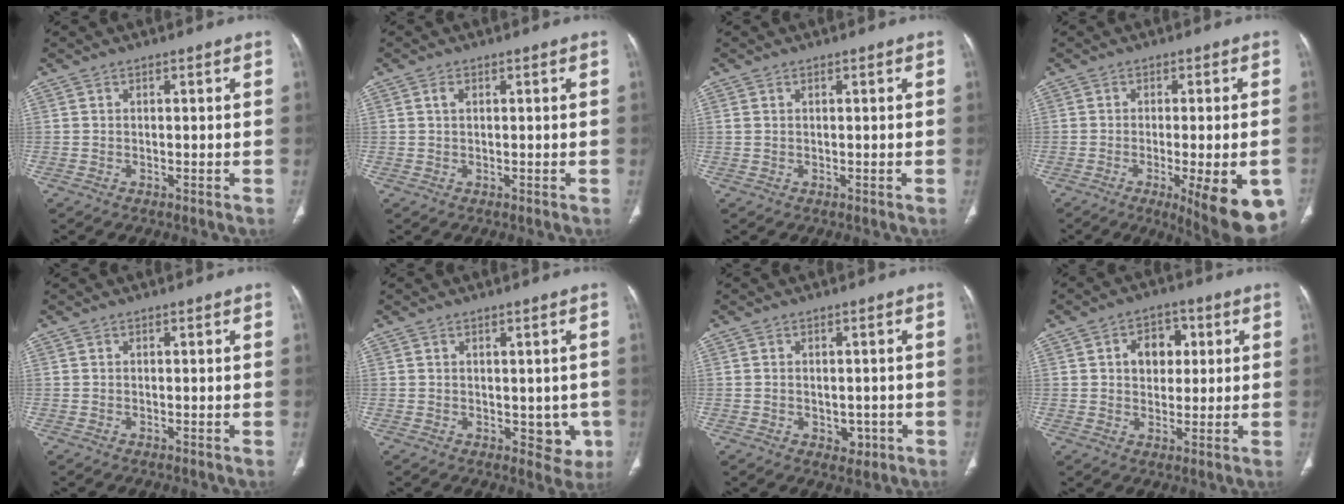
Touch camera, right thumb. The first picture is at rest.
{"total": 1.1, "force": [0.4, 0.6, 0.9], "torque": [-0.019, 0.005, 0.009]}
{"total": 0.7, "force": [0.3, 0.4, 0.5], "torque": [-0.013, 0.009, 0.010]}
{"total": 15.5, "force": [-6.2, 4.3, 13.5], "torque": [-0.131, -0.004, -0.071]}
{"total": 0.0}
{"total": 4.7, "force": [-0.1, 3.1, 3.5], "torque": [-0.014, -0.007, 0.010]}
{"total": 3.3, "force": [-0.9, 2.4, 1.9], "torque": [-0.012, 0.004, -0.005]}
{"total": 7.5, "force": [1.8, 5.6, 4.6], "torque": [-0.031, 0.001, 0.025]}